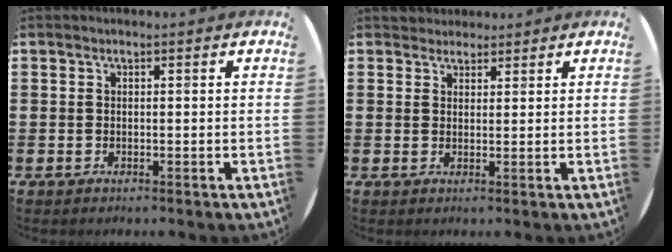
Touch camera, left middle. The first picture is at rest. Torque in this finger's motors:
{"motor_torque": [0.18, -0.18, -0.01, 0.01]}